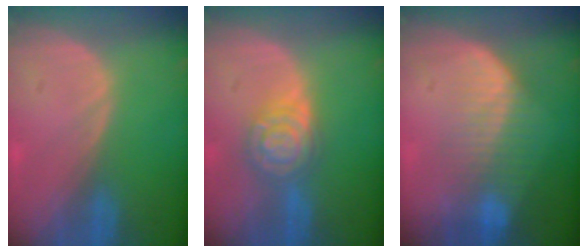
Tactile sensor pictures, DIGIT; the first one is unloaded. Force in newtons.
{"total": 6.3, "press": 6.3, "slide": 0.5}
{"total": 7.6, "press": 6.7, "slide": 3.5}